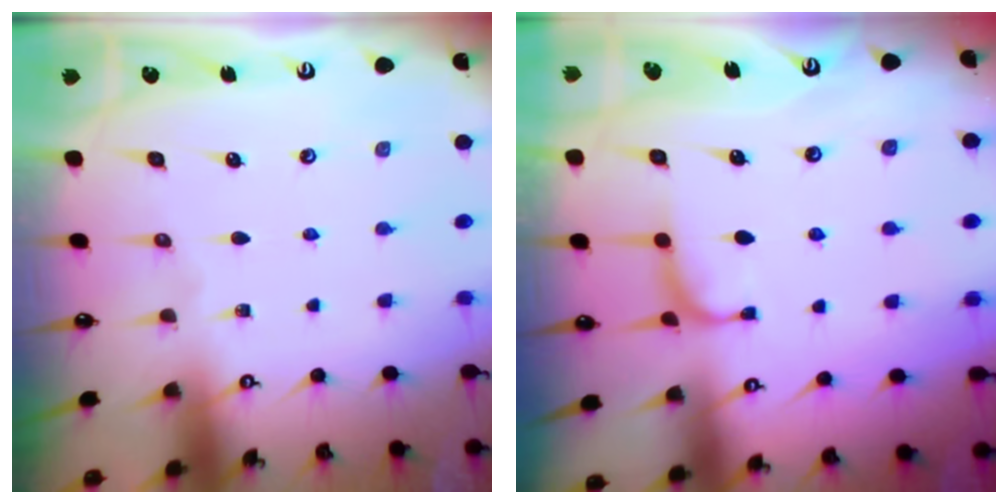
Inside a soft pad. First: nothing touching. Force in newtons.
{"total": 0.0}